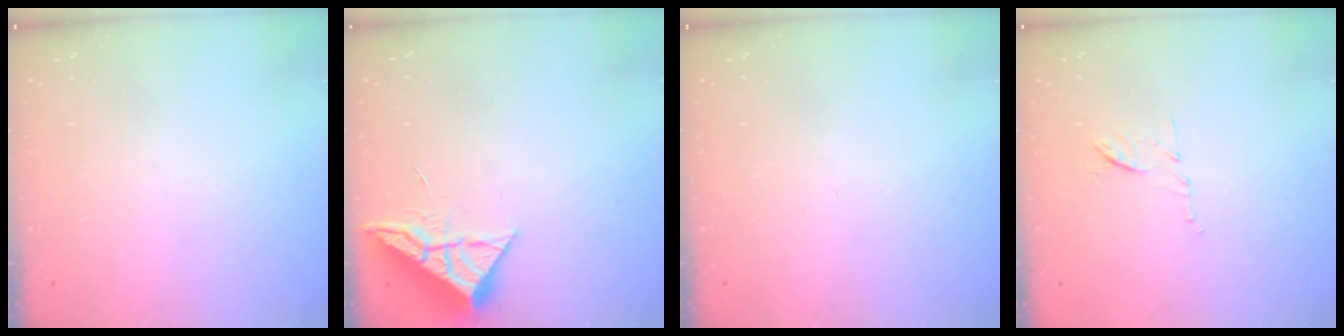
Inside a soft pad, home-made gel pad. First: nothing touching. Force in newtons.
{"total": 6.6, "press": 6.6, "slide": 0.3}
{"total": 0.0}
{"total": 7.8, "press": 7.8, "slide": 0.3}